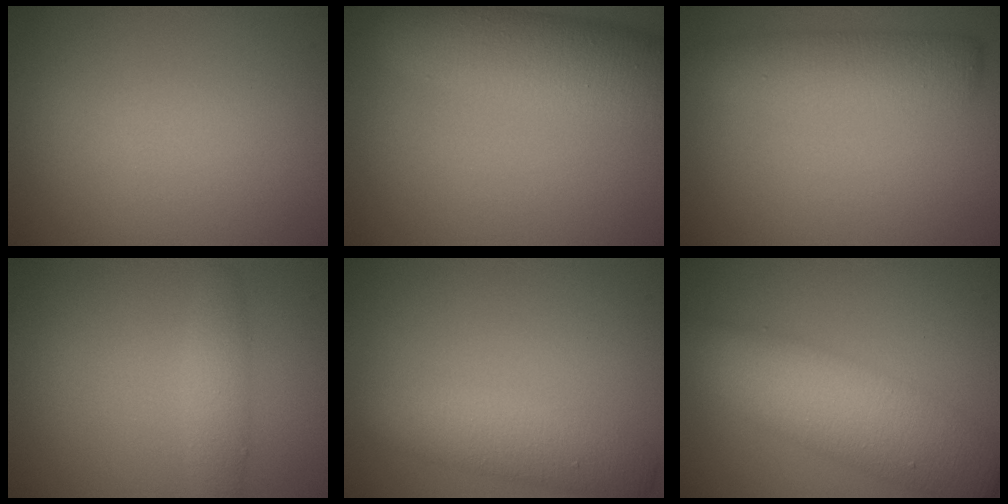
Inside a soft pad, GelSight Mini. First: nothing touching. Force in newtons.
{"total": 6.9, "press": 6.9, "slide": 0.2}
{"total": 3.7, "press": 3.7, "slide": 0.1}
{"total": 1.9, "press": 1.9, "slide": 0.1}
{"total": 4.1, "press": 4.1, "slide": 0.2}
{"total": 8.1, "press": 8.1, "slide": 0.3}